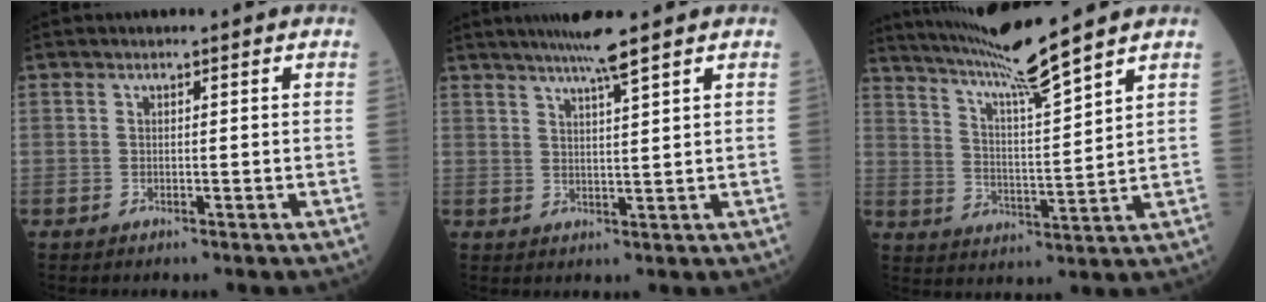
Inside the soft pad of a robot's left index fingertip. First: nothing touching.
{"total": 5.3, "force": [4.1, -1.1, 3.2], "torque": [-0.052, 0.006, 0.074]}
{"total": 11.8, "force": [10.1, -2.1, 5.6], "torque": [-0.101, -0.005, 0.180]}